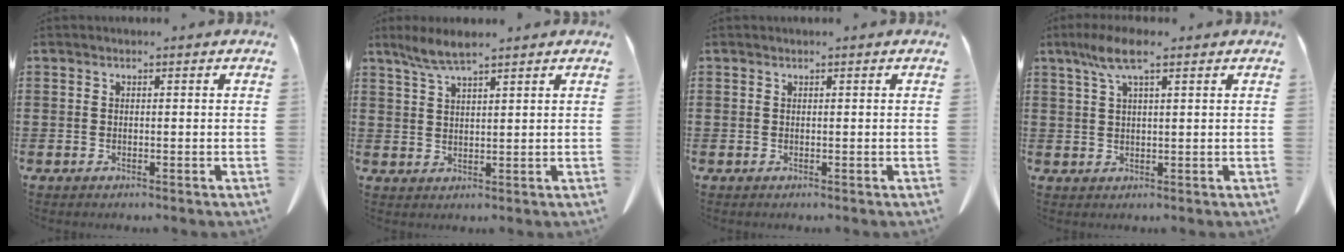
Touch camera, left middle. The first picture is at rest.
{"total": 4.3, "force": [3.2, 0.5, 2.8], "torque": [-0.062, -0.001, 0.059]}
{"total": 0.0}
{"total": 6.0, "force": [3.2, 1.2, 5.0], "torque": [-0.103, 0.006, 0.056]}